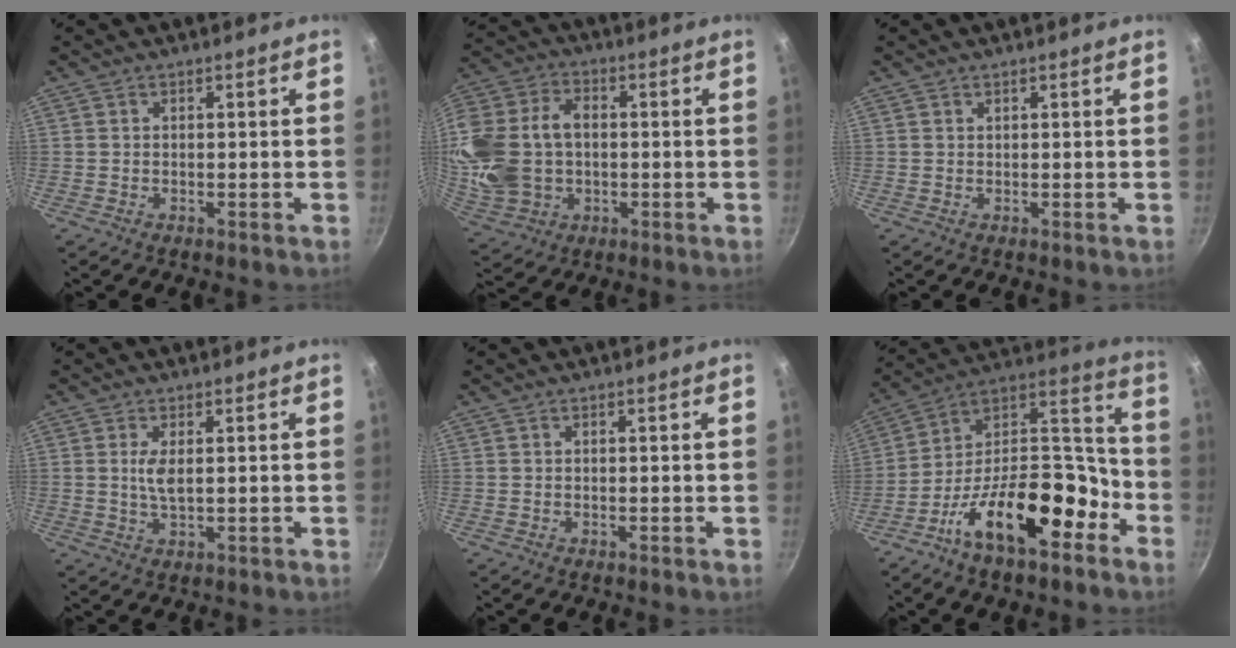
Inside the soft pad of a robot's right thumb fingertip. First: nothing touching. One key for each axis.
{"total": 19.8, "fx": 0.1, "fy": 14.8, "fz": 13.2, "tx": -0.280, "ty": 0.028, "tz": 0.012}
{"total": 0.0}
{"total": 3.4, "fx": 0.7, "fy": 1.2, "fz": 3.1, "tx": -0.063, "ty": -0.004, "tz": 0.014}
{"total": 0.0}
{"total": 22.3, "fx": -11.0, "fy": 10.4, "fz": 16.3, "tx": -0.217, "ty": 0.089, "tz": -0.196}